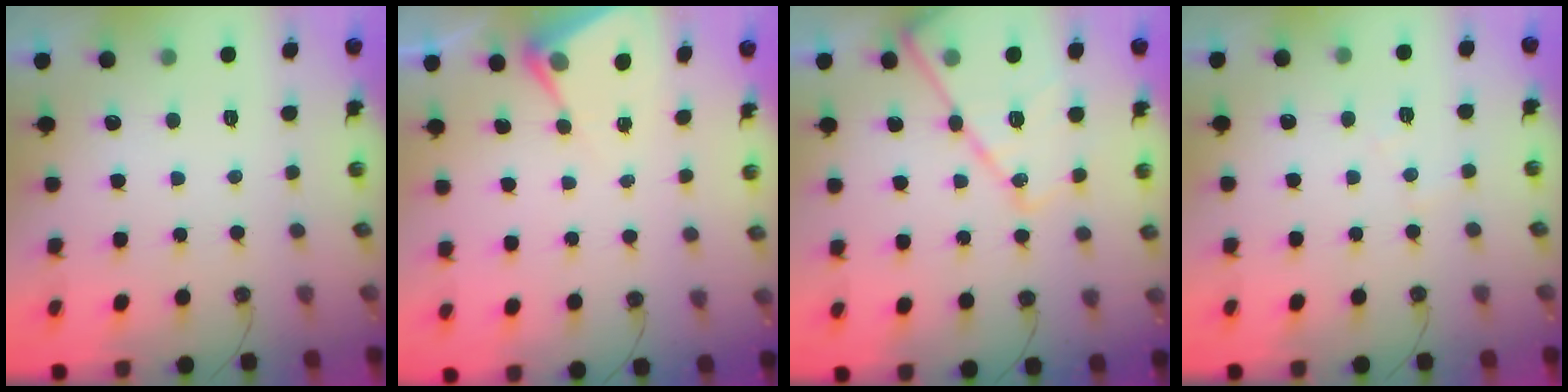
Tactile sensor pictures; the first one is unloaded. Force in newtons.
{"total": 5.6, "press": 5.6, "slide": 0.4}
{"total": 17.5, "press": 17.5, "slide": 1.5}
{"total": 5.8, "press": 5.7, "slide": 0.8}